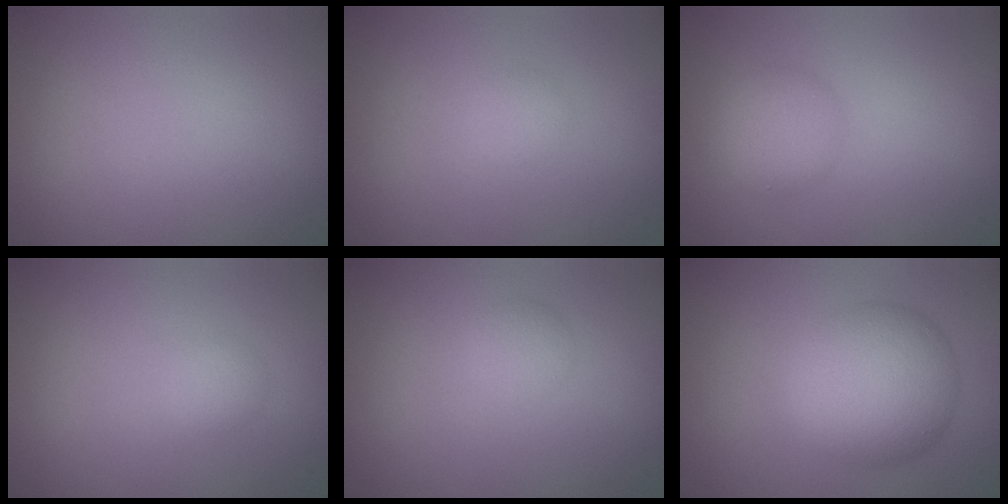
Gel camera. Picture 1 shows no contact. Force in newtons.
{"total": 1.2, "press": 1.2, "slide": 0.0}
{"total": 2.8, "press": 2.8, "slide": 0.1}
{"total": 1.2, "press": 1.2, "slide": 0.0}
{"total": 1.4, "press": 1.4, "slide": 0.1}
{"total": 7.2, "press": 7.2, "slide": 0.2}